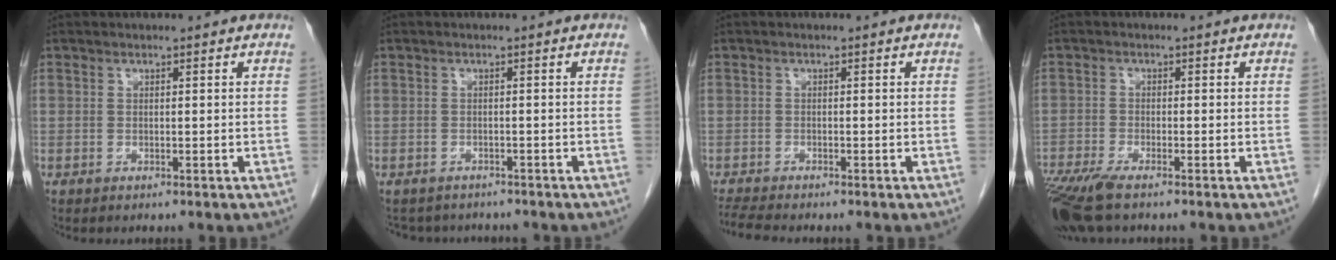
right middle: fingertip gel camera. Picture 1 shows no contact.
{"total": 5.5, "force": [-5.1, 2.1, 0.6], "torque": [-0.005, 0.002, -0.065]}
{"total": 3.3, "force": [-3.1, -0.5, 1.0], "torque": [-0.025, -0.016, -0.056]}
{"total": 6.9, "force": [-5.3, 1.0, 4.4], "torque": [-0.085, -0.018, -0.098]}